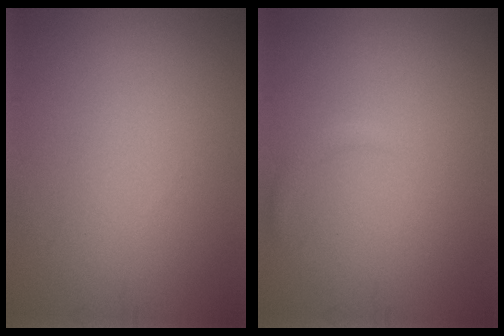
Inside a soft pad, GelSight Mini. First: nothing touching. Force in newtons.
{"total": 0.7, "press": 0.7, "slide": 0.1}